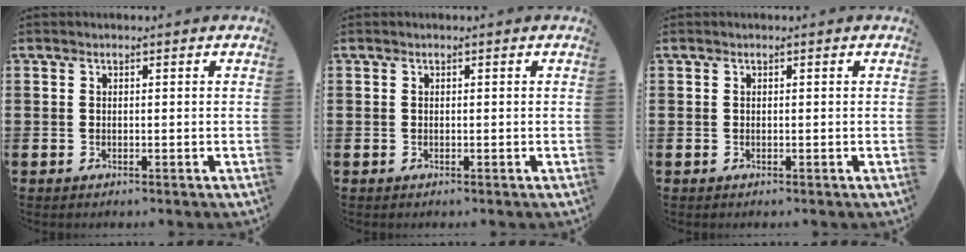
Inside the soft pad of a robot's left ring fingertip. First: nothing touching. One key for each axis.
{"total": 0.0}
{"total": 0.0}